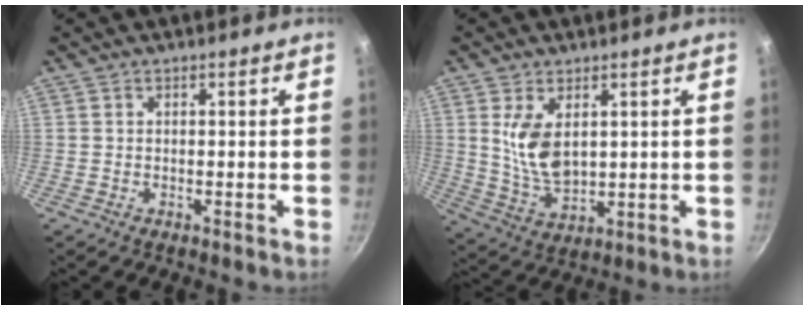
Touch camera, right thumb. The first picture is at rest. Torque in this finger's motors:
{"motor_torque": [-0.64, 1.05, 0.95, 0.31, 0.13]}